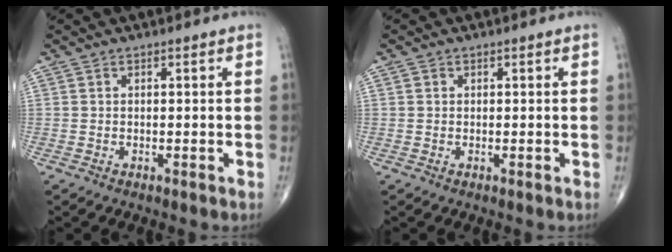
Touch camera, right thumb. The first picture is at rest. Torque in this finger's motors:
{"motor_torque": [-0.19, 0.18, -0.34, -0.12, 0.02]}